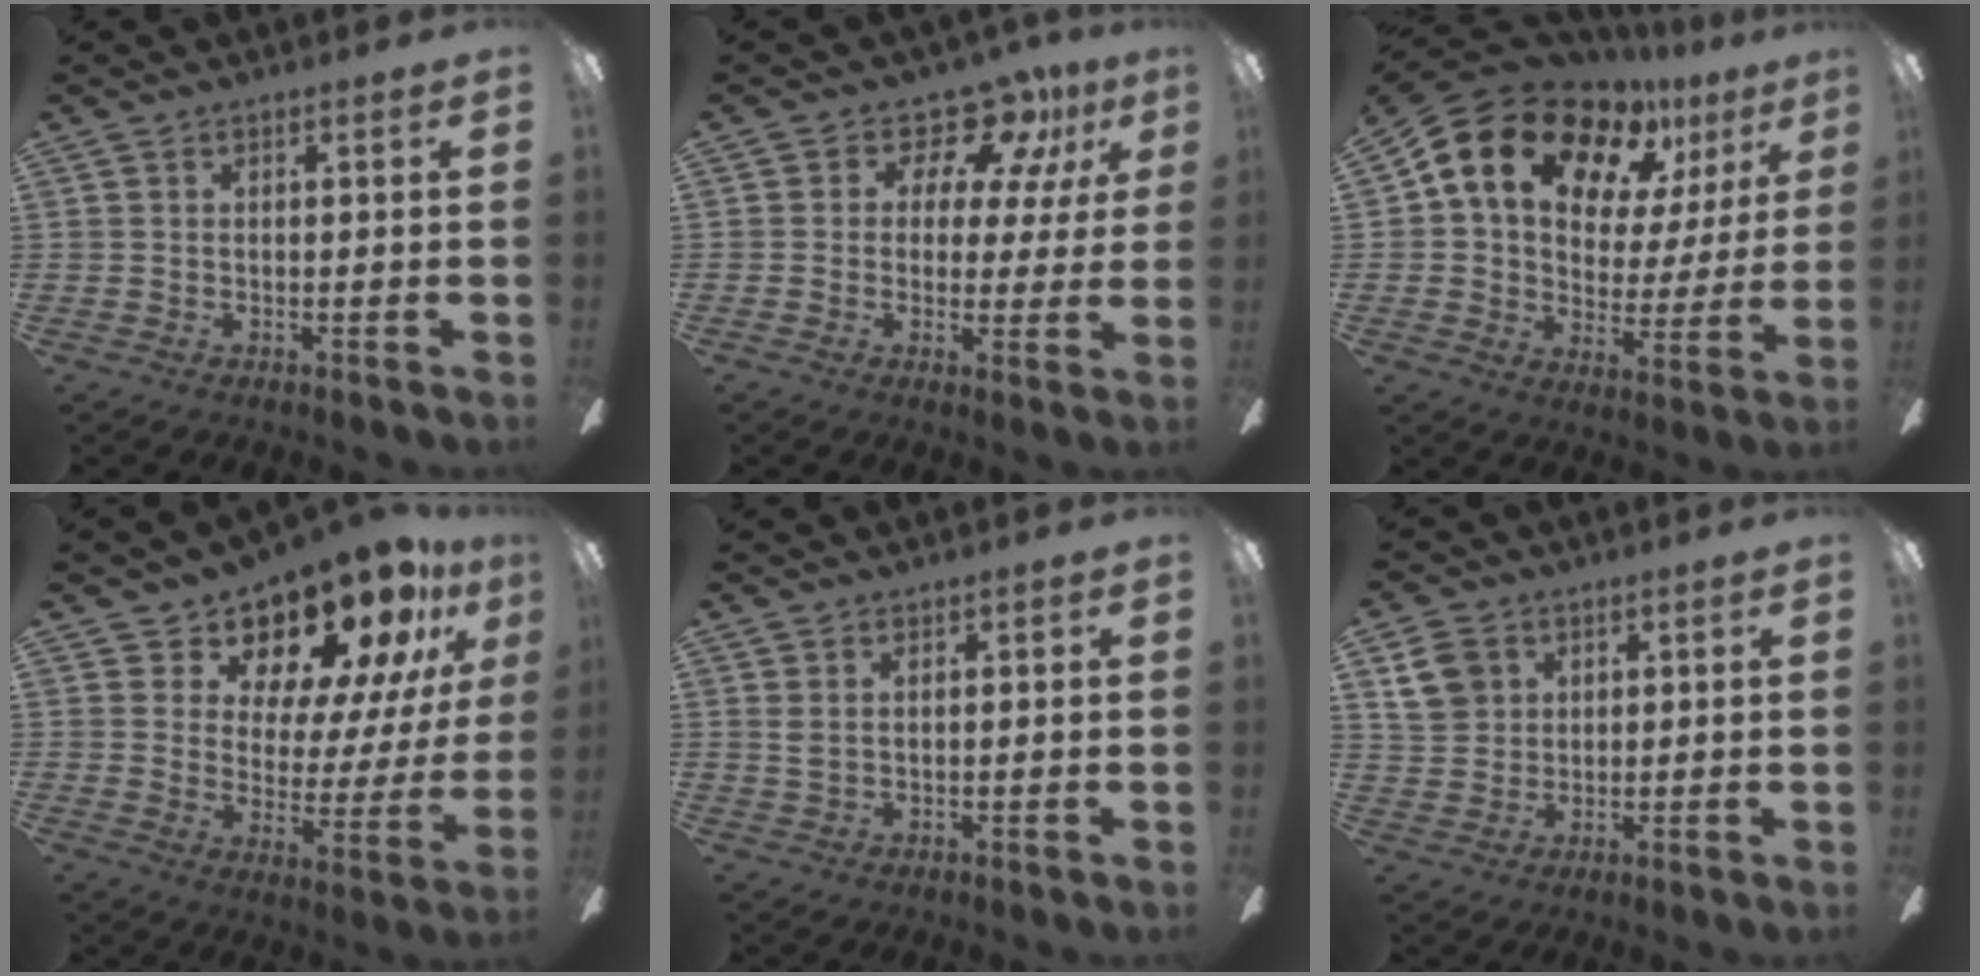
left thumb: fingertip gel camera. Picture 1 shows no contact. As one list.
[{"total": 11.2, "force": [7.8, 6.1, 5.3], "torque": [-0.083, -0.052, 0.141]}, {"total": 17.9, "force": [10.6, 11.2, 9.1], "torque": [-0.167, -0.054, 0.189]}, {"total": 15.7, "force": [12.9, 6.8, 6.0], "torque": [-0.096, -0.107, 0.218]}, {"total": 1.8, "force": [0.8, 0.8, 1.3], "torque": [-0.029, 0.002, 0.015]}, {"total": 7.0, "force": [3.2, 5.5, 2.7], "torque": [-0.047, 0.005, 0.062]}]